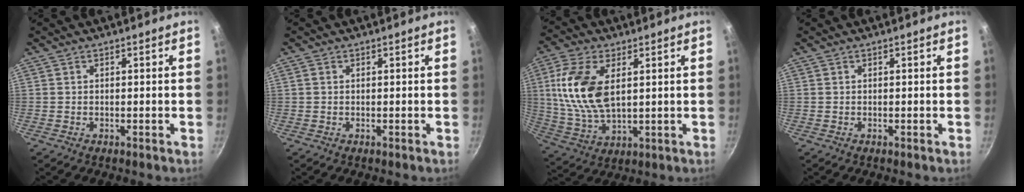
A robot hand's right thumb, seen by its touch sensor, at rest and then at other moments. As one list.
[{"total": 0.6, "force": [0.2, 0.5, 0.3], "torque": [-0.005, 0.002, 0.002]}, {"total": 14.1, "force": [3.3, 7.5, 11.5], "torque": [-0.228, -0.008, 0.070]}, {"total": 0.0}]